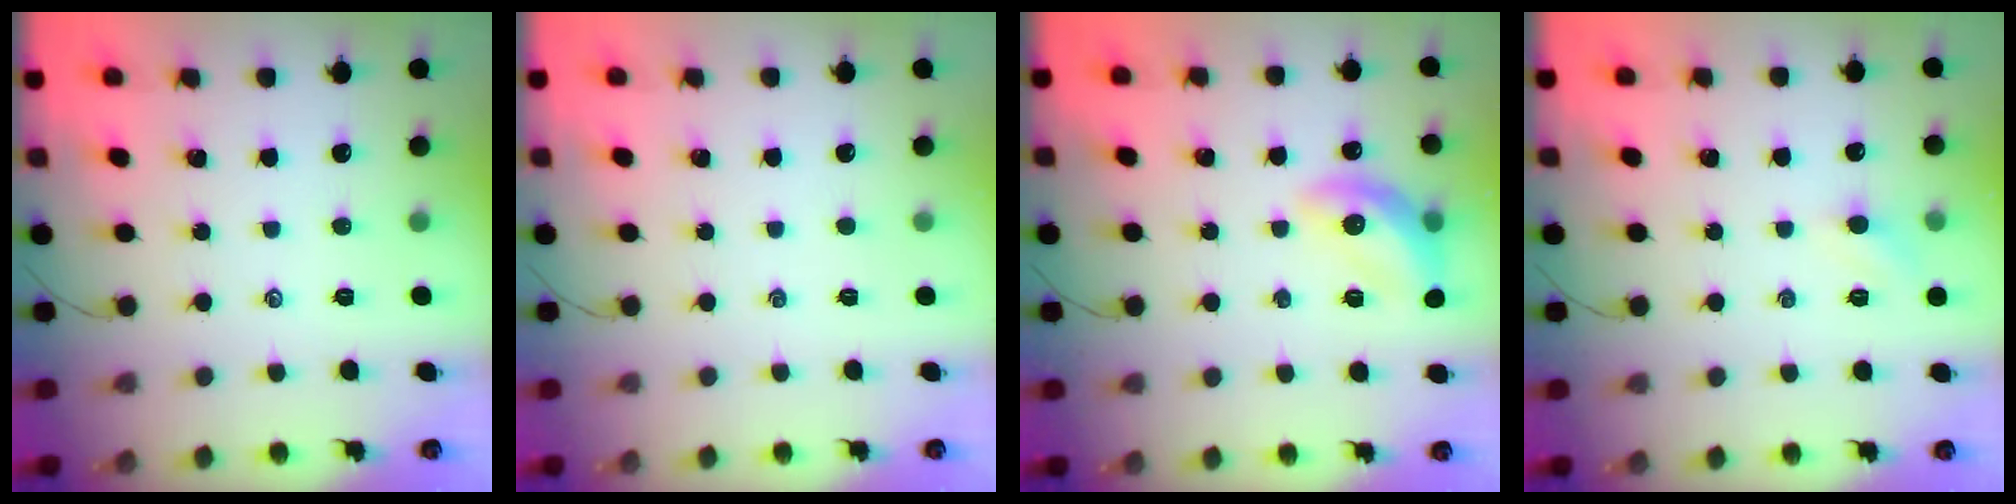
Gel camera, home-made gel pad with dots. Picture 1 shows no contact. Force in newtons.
{"total": 0.0}
{"total": 11.6, "press": 11.5, "slide": 1.5}
{"total": 4.9, "press": 4.7, "slide": 1.3}